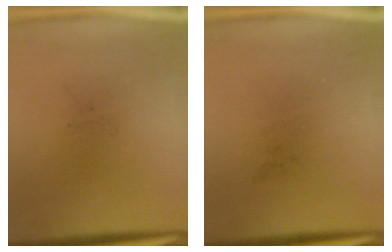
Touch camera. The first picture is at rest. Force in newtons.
{"total": 0.0}